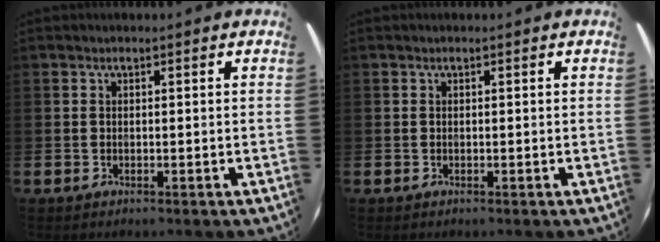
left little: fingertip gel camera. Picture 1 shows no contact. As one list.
[{"total": 0.0}]